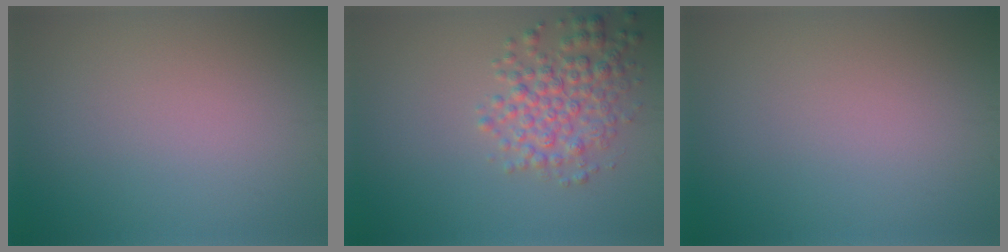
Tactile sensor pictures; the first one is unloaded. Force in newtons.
{"total": 4.1, "press": 4.1, "slide": 0.1}
{"total": 0.0}